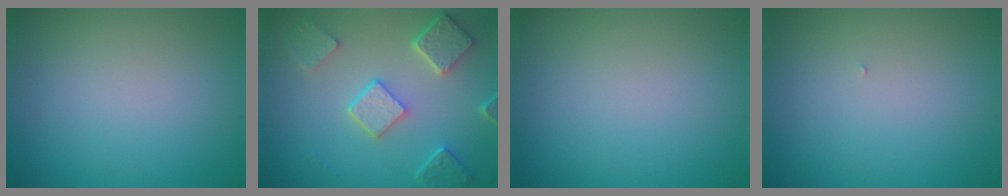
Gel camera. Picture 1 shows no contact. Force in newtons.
{"total": 4.9, "press": 4.0, "slide": 3.0}
{"total": 0.0}
{"total": 0.0}